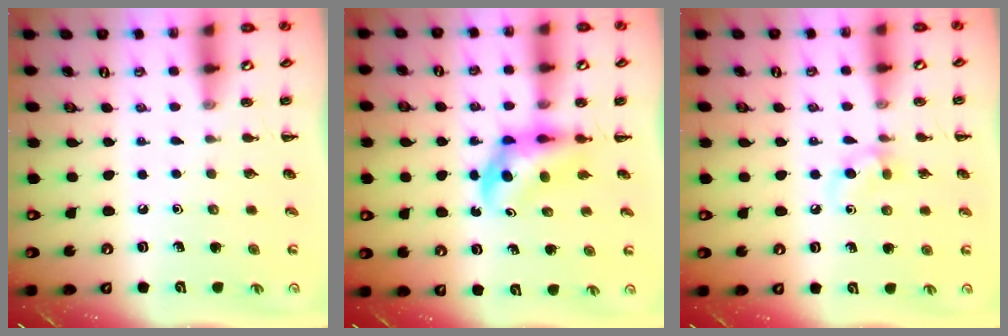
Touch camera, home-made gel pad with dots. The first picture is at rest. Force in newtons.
{"total": 5.5, "press": 5.3, "slide": 1.5}
{"total": 5.6, "press": 5.3, "slide": 1.6}